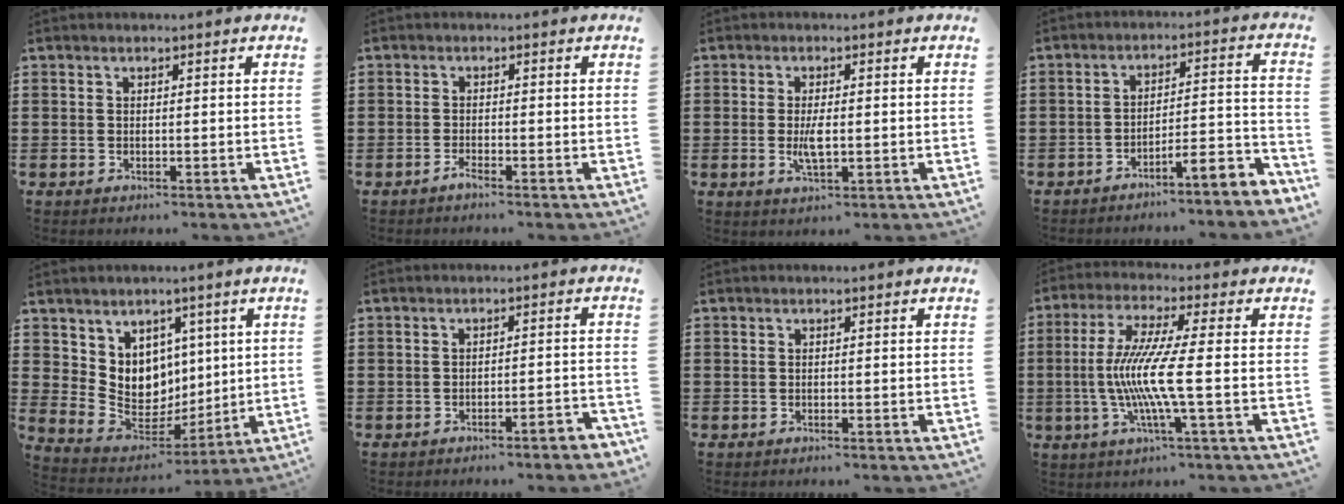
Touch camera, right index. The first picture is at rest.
{"total": 1.2, "force": [-1.1, -0.1, 0.4], "torque": [-0.010, -0.004, -0.021]}
{"total": 3.7, "force": [-0.3, 1.2, 3.5], "torque": [-0.077, -0.007, -0.010]}
{"total": 5.4, "force": [-4.7, 0.0, 2.6], "torque": [-0.044, -0.014, -0.093]}
{"total": 8.0, "force": [3.3, 7.1, 1.4], "torque": [-0.057, -0.036, 0.071]}
{"total": 2.3, "force": [-2.1, -0.1, 1.0], "torque": [-0.019, 0.001, -0.044]}
{"total": 0.0}
{"total": 10.1, "force": [-2.0, -0.1, 10.0], "torque": [-0.215, -0.022, -0.050]}